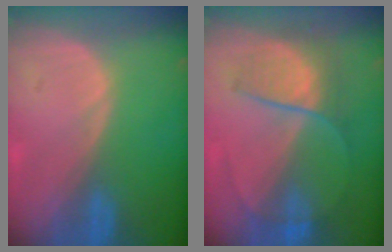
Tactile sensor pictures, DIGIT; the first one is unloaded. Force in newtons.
{"total": 6.5, "press": 6.3, "slide": 1.3}